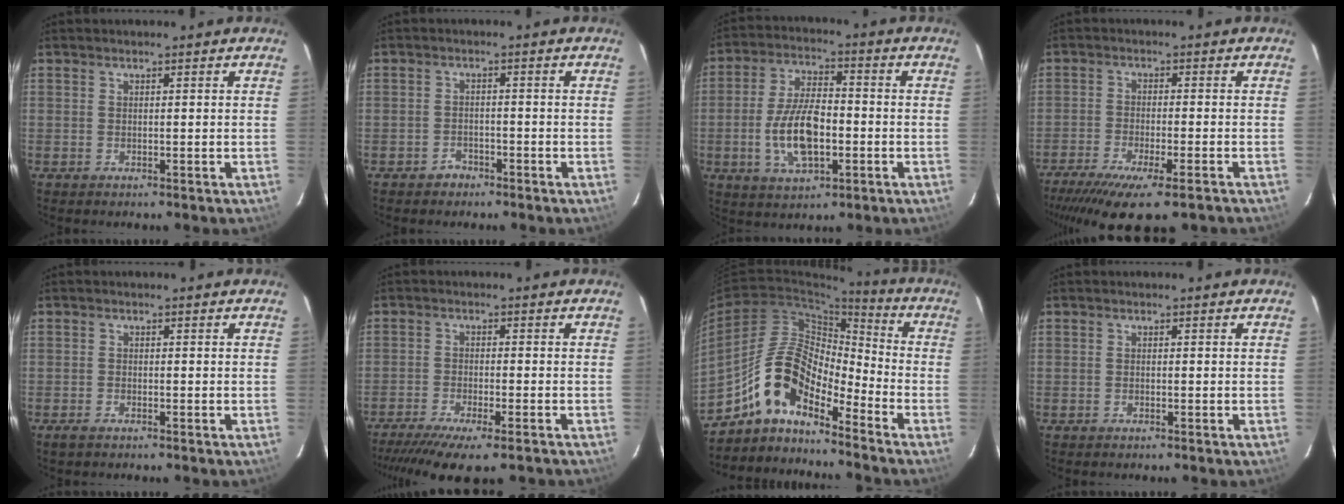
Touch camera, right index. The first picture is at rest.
{"total": 2.5, "force": [-1.9, 1.6, 0.4], "torque": [-0.010, 0.007, -0.027]}
{"total": 11.9, "force": [-2.8, 5.5, 10.2], "torque": [-0.206, 0.002, -0.046]}
{"total": 15.2, "force": [-11.4, 3.2, 9.5], "torque": [-0.192, -0.054, -0.180]}
{"total": 1.5, "force": [-1.2, 0.5, 0.8], "torque": [-0.020, -0.002, -0.023]}
{"total": 12.3, "force": [-9.8, 1.9, 7.2], "torque": [-0.153, -0.040, -0.159]}
{"total": 12.2, "force": [-9.0, 4.0, 7.1], "torque": [-0.130, 0.021, -0.184]}
{"total": 0.0}